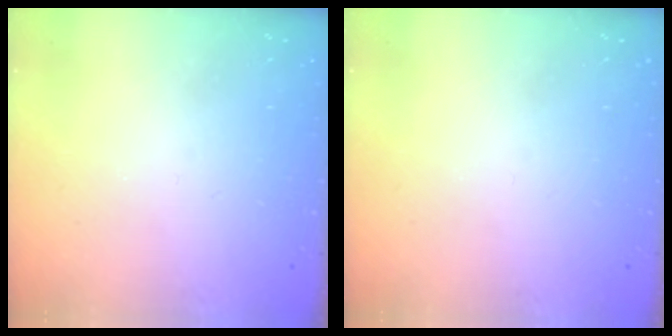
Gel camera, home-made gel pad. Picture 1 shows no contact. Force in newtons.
{"total": 0.0}